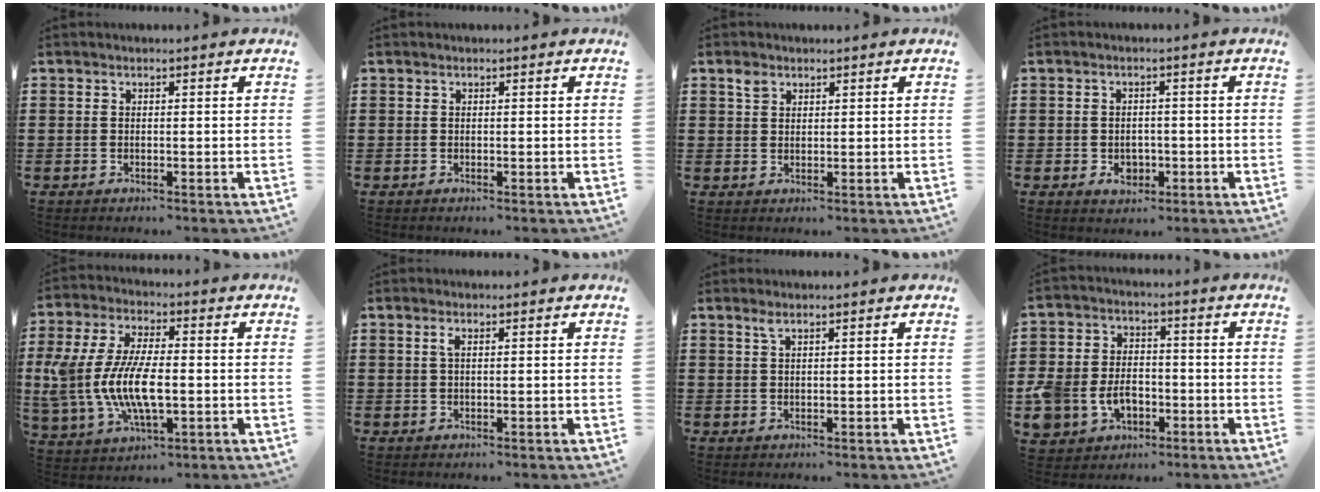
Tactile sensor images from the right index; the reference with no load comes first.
{"total": 0.0}
{"total": 1.8, "force": [1.2, 1.1, 0.6], "torque": [-0.016, 0.002, 0.025]}
{"total": 2.9, "force": [-0.9, 2.1, 1.8], "torque": [-0.037, 0.000, -0.017]}
{"total": 11.5, "force": [-1.4, 5.4, 10.1], "torque": [-0.238, -0.014, -0.030]}
{"total": 1.1, "force": [0.3, 0.2, 1.1], "torque": [-0.022, 0.003, 0.005]}
{"total": 1.1, "force": [0.7, 0.2, 0.8], "torque": [-0.017, 0.002, 0.013]}
{"total": 7.7, "force": [-2.3, 6.2, 3.9], "torque": [-0.111, 0.013, -0.042]}